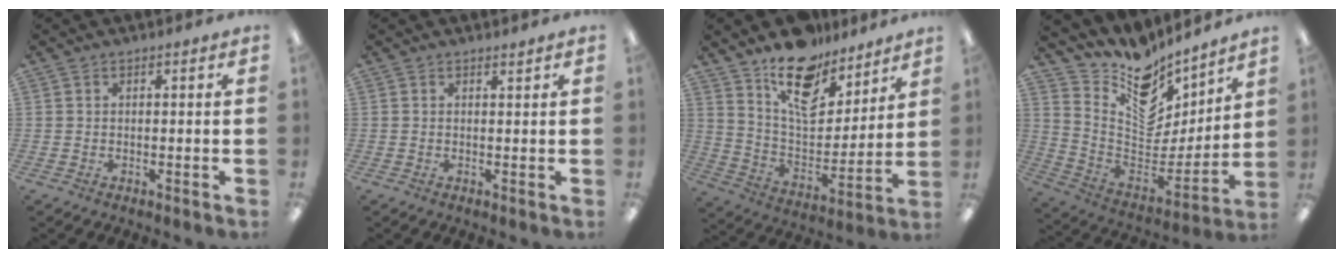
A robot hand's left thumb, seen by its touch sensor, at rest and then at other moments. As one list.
[{"total": 0.9, "force": [0.7, 0.0, 0.5], "torque": [-0.011, -0.004, 0.013]}, {"total": 16.6, "force": [12.2, 8.2, 7.6], "torque": [-0.129, -0.081, 0.220]}, {"total": 12.6, "force": [9.7, 7.2, 3.7], "torque": [-0.060, -0.107, 0.172]}]